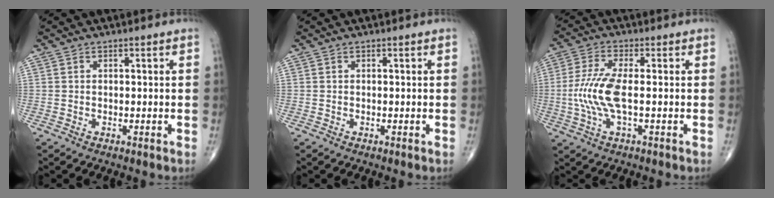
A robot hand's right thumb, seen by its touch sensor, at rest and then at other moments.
{"total": 0.0}
{"total": 8.4, "force": [-0.8, 2.5, 8.0], "torque": [-0.196, 0.005, -0.019]}